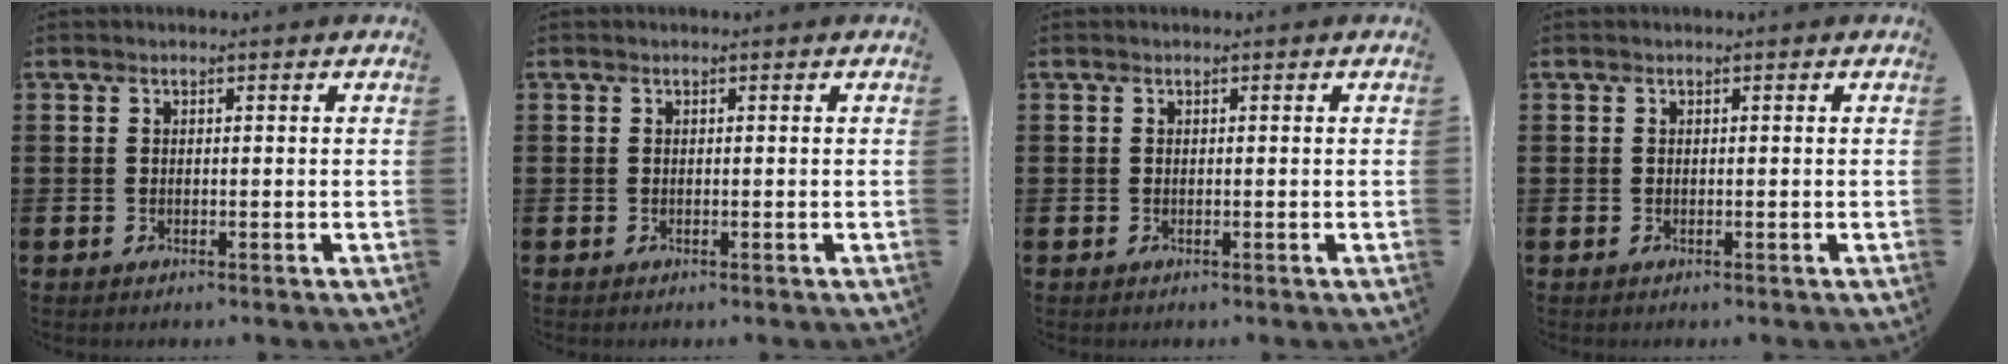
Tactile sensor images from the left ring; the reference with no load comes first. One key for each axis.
{"total": 0.0}
{"total": 0.0}
{"total": 0.0}